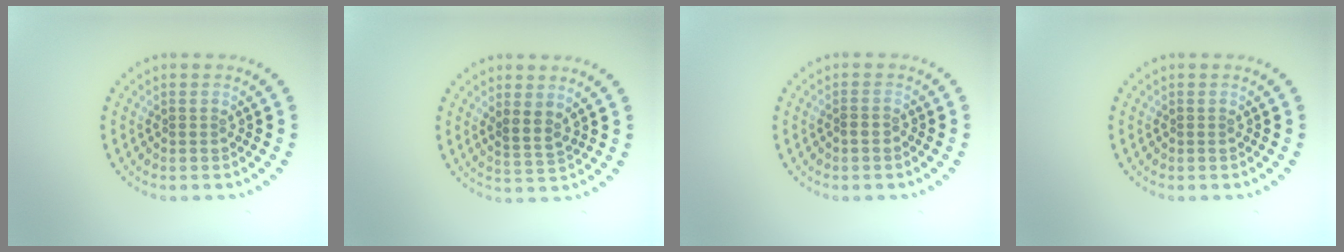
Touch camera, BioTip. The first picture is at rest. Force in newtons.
{"total": 2.0, "press": 1.4, "slide": 1.4}
{"total": 0.5, "press": 0.3, "slide": 0.4}
{"total": 0.0}